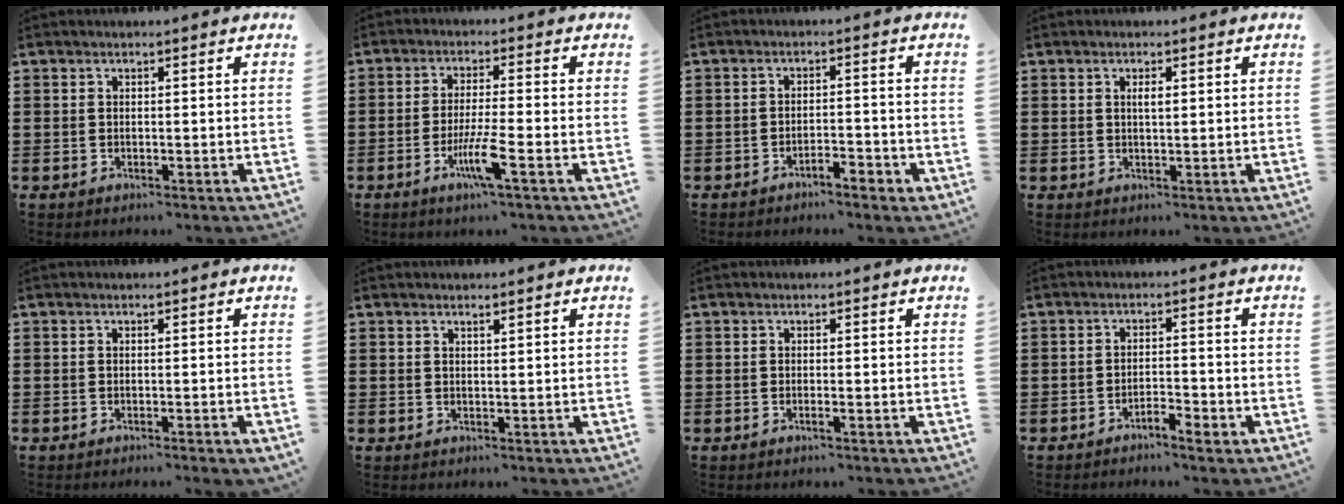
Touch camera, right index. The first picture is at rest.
{"total": 6.2, "force": [-3.0, 0.0, 5.4], "torque": [-0.107, -0.016, -0.056]}
{"total": 2.4, "force": [-2.2, 0.4, 0.8], "torque": [-0.019, 0.005, -0.044]}
{"total": 1.4, "force": [0.4, 0.4, 1.3], "torque": [-0.026, 0.003, 0.005]}
{"total": 0.7, "force": [-0.5, -0.1, 0.4], "torque": [-0.009, -0.002, -0.010]}
{"total": 0.6, "force": [0.5, 0.1, 0.4], "torque": [-0.008, -0.001, 0.010]}
{"total": 0.7, "force": [-0.4, -0.1, 0.5], "torque": [-0.010, -0.003, -0.008]}
{"total": 2.3, "force": [-2.0, 0.5, 1.1], "torque": [-0.022, 0.006, -0.039]}